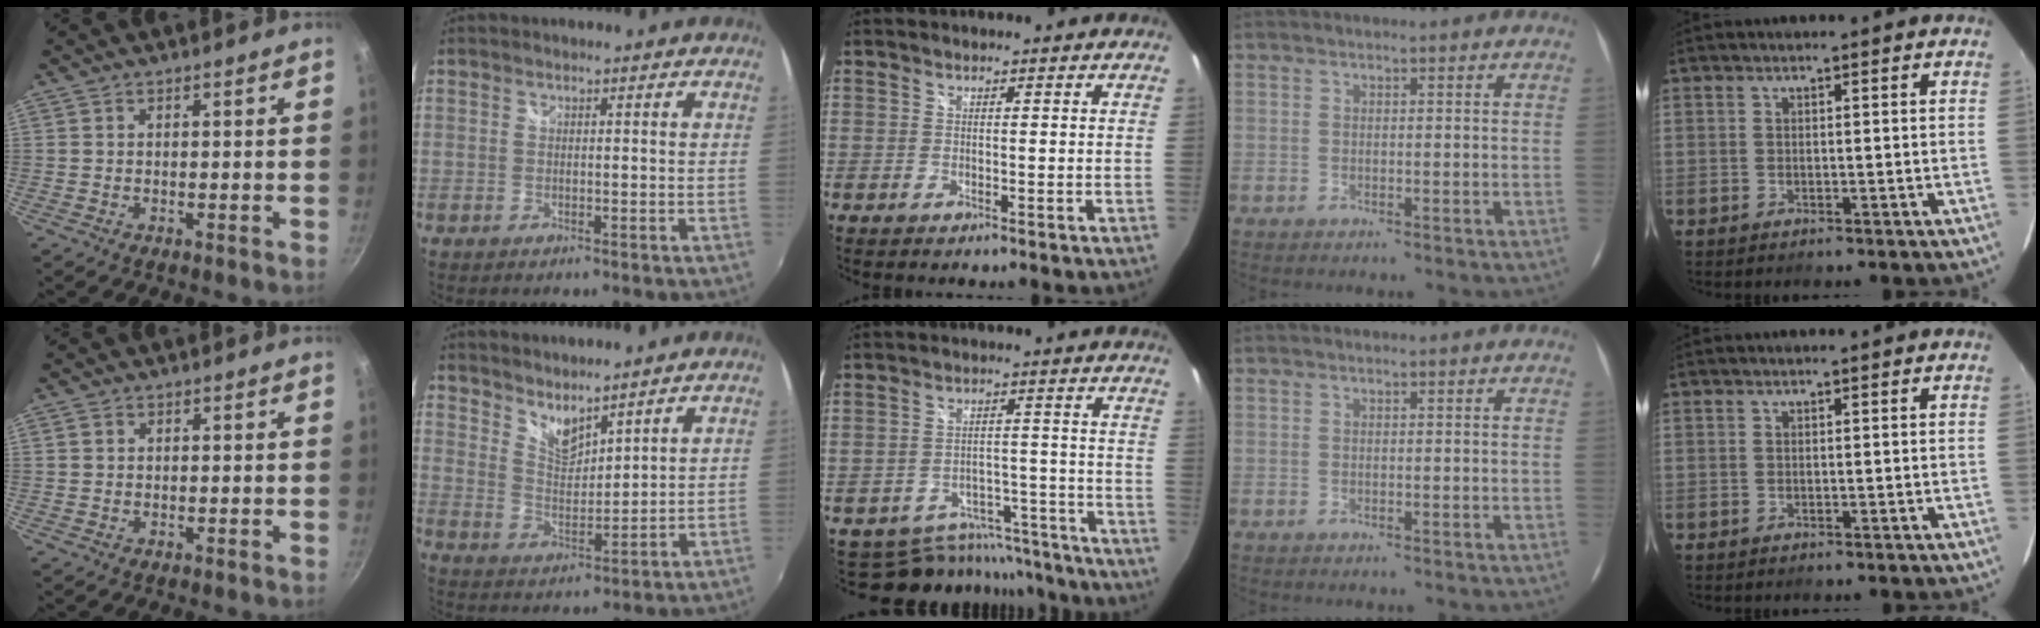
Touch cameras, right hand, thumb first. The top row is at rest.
{"thumb": {"total": 1.0, "force": [0.2, 0.9, 0.3], "torque": [-0.005, 0.003, 0.002]}, "index": {"total": 6.5, "force": [5.7, 1.6, 2.5], "torque": [-0.037, -0.007, 0.106]}, "middle": {"total": 14.4, "force": [-12.7, 6.2, 2.6], "torque": [-0.057, 0.033, -0.156]}}